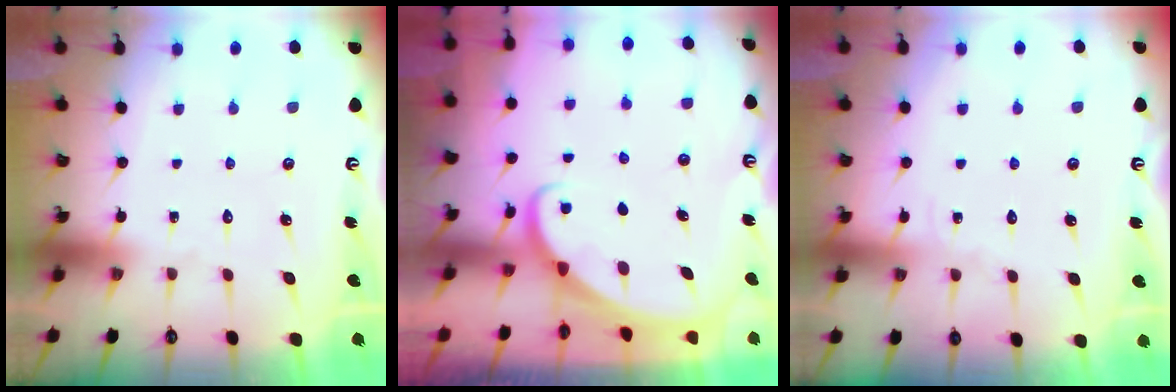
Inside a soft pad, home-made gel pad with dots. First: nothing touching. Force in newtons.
{"total": 2.0, "press": 2.0, "slide": 0.3}
{"total": 2.5, "press": 2.5, "slide": 0.3}